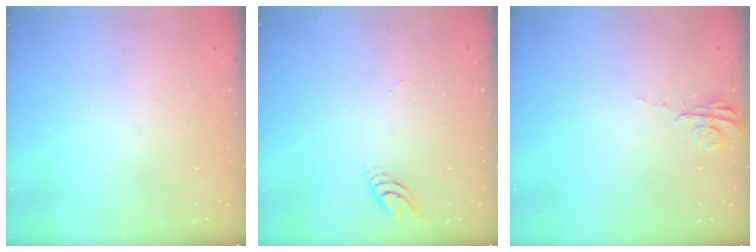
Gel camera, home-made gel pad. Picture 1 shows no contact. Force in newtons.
{"total": 4.4, "press": 4.4, "slide": 0.1}
{"total": 3.8, "press": 3.8, "slide": 0.3}